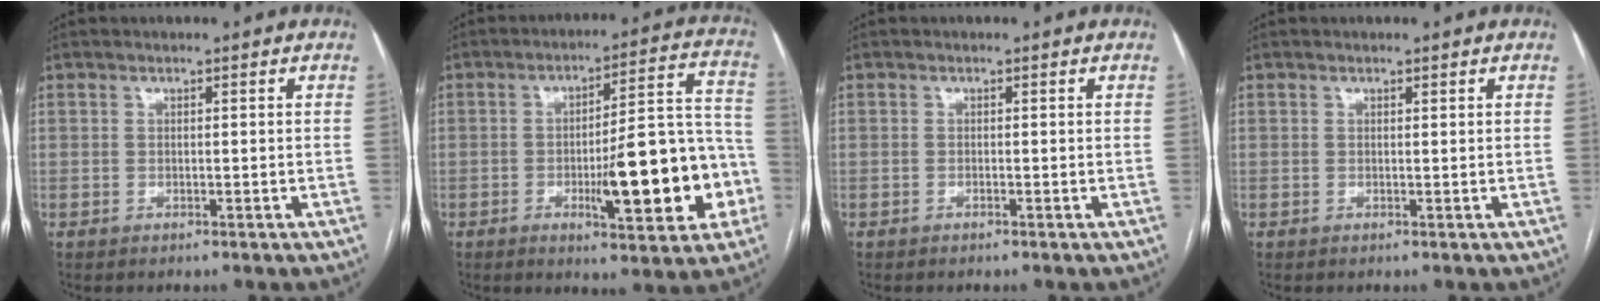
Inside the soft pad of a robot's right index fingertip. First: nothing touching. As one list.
[{"total": 16.9, "force": [-4.6, 3.9, 15.7], "torque": [-0.206, 0.025, -0.059]}, {"total": 0.0}, {"total": 0.0}]